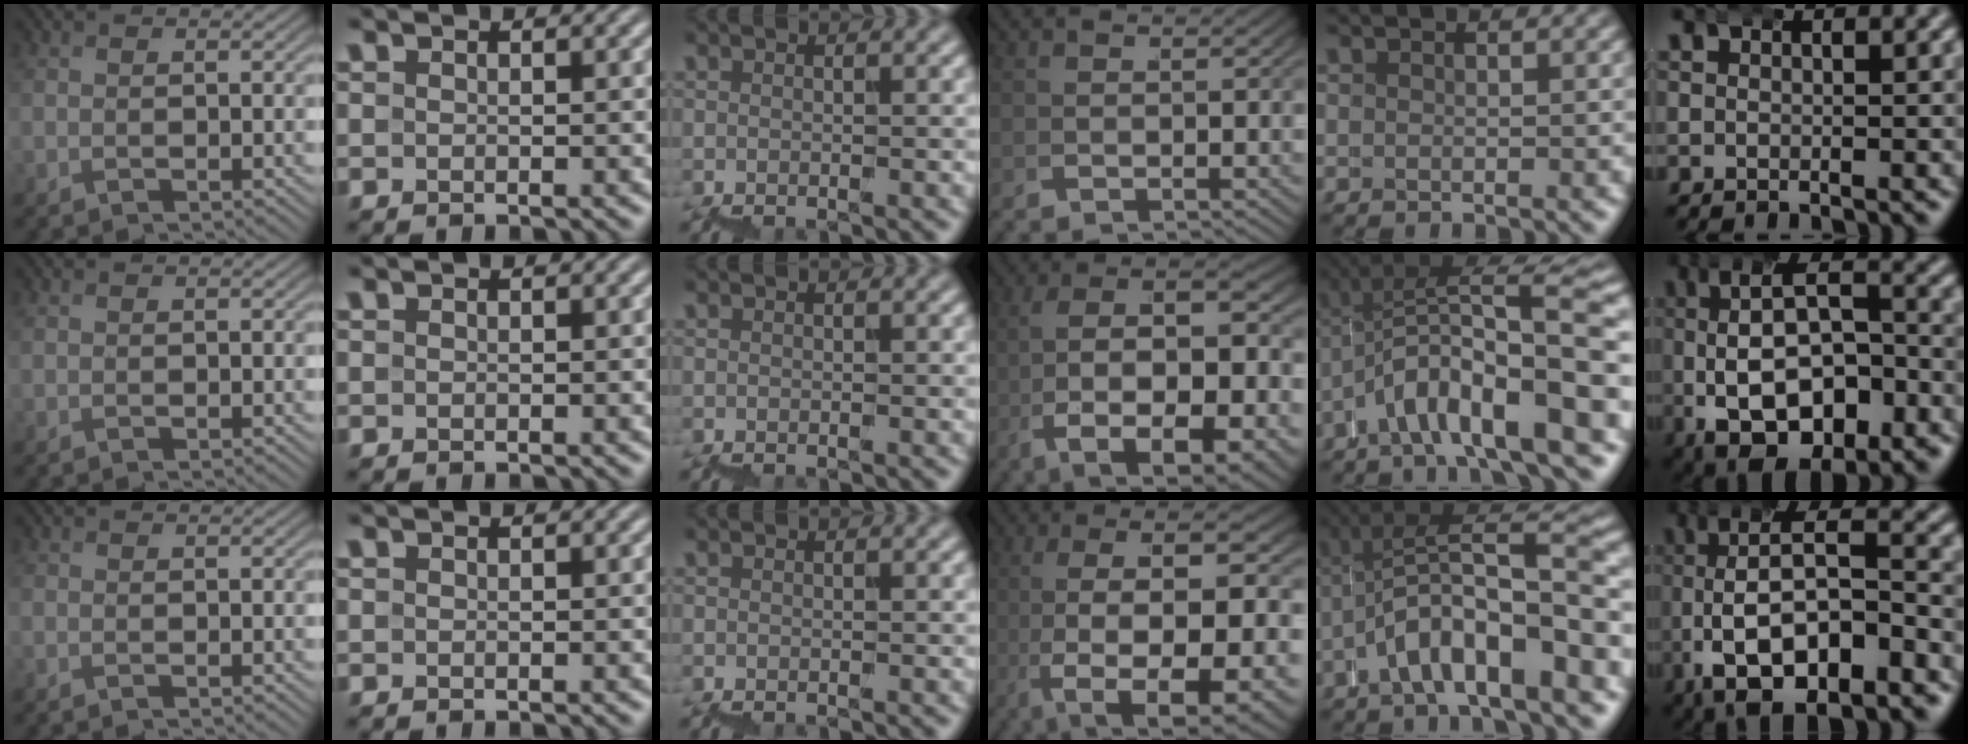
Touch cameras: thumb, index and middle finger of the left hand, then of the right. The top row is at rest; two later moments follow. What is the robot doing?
{"motion": "wrap", "object": "bubble wrap"}